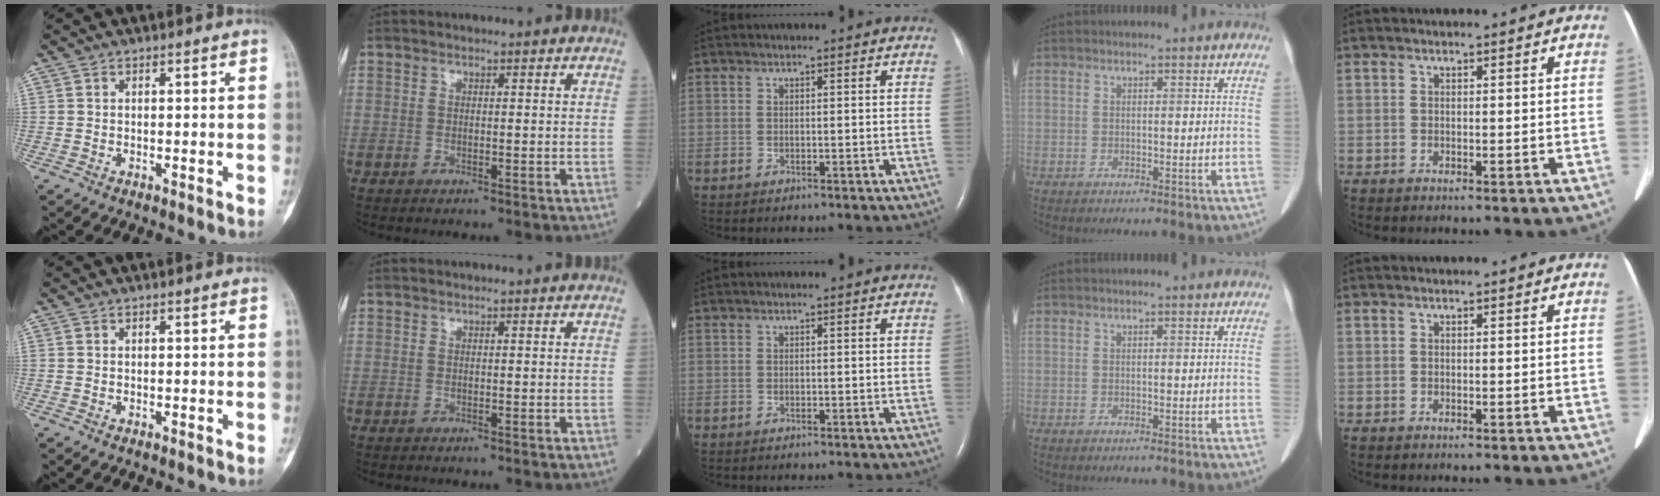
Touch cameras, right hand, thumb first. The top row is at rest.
{}